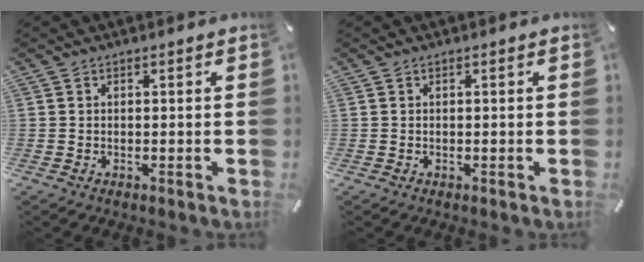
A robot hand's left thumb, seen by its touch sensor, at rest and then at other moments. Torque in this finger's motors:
{"motor_torque": [-0.26, -0.19, 0.00, 0.00, 0.00]}